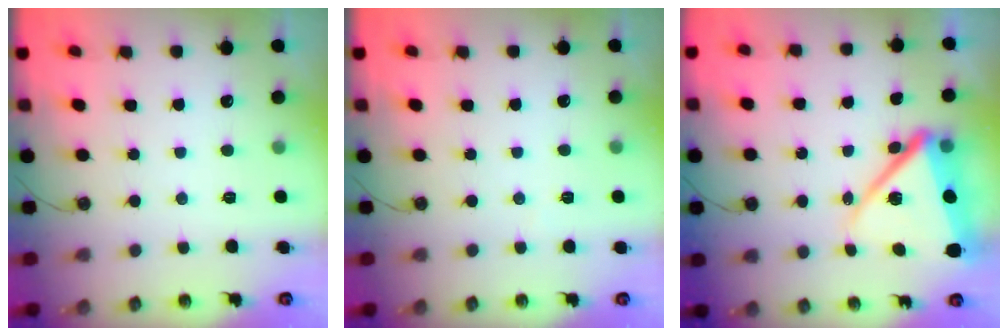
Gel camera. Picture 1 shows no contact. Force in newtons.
{"total": 1.6, "press": 1.4, "slide": 0.7}
{"total": 15.1, "press": 15.0, "slide": 1.4}